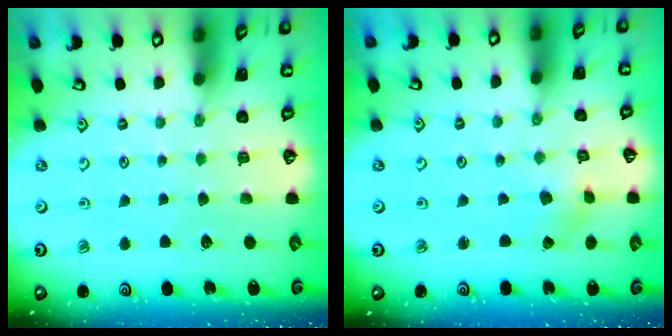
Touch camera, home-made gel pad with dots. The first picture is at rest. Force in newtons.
{"total": 0.0}